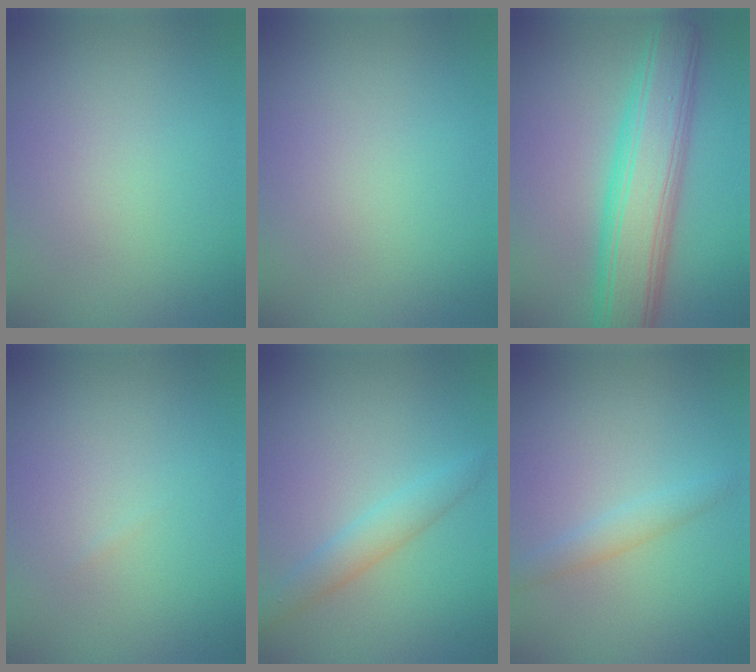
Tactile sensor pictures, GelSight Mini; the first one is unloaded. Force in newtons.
{"total": 0.0}
{"total": 7.9, "press": 7.9, "slide": 0.1}
{"total": 0.0}
{"total": 2.4, "press": 2.4, "slide": 0.1}
{"total": 1.7, "press": 1.7, "slide": 0.1}